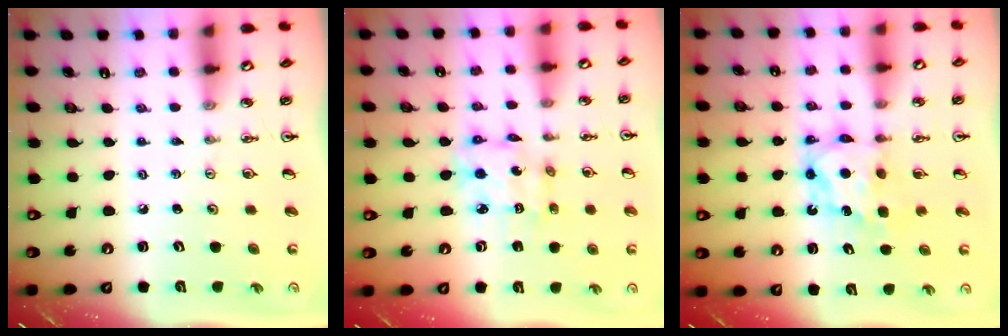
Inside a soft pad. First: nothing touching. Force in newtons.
{"total": 9.4, "press": 9.3, "slide": 0.7}
{"total": 6.7, "press": 6.7, "slide": 0.5}